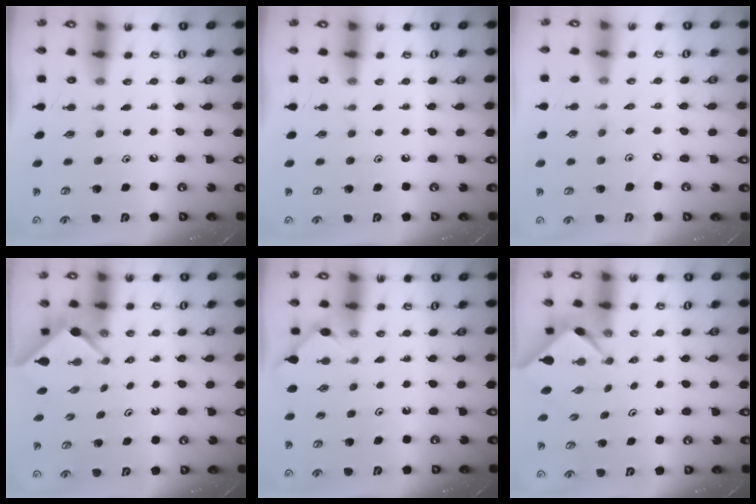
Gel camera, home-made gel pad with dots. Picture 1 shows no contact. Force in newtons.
{"total": 0.0}
{"total": 3.4, "press": 3.4, "slide": 0.5}
{"total": 2.5, "press": 2.5, "slide": 0.1}
{"total": 2.4, "press": 2.4, "slide": 0.3}
{"total": 2.3, "press": 2.2, "slide": 0.3}